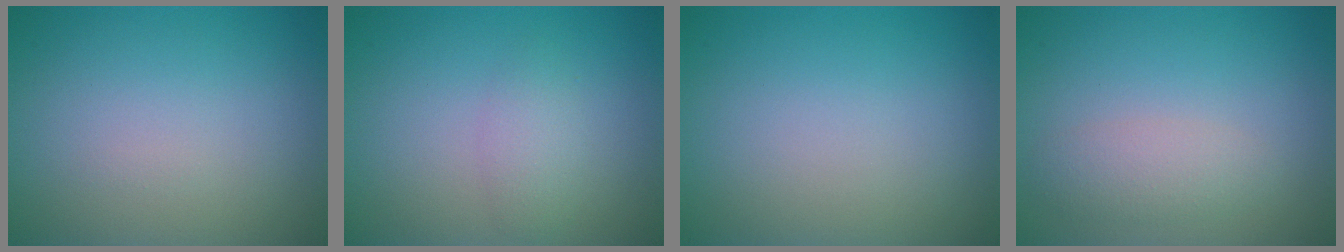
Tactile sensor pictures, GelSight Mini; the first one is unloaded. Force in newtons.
{"total": 1.8, "press": 1.8, "slide": 0.1}
{"total": 0.0}
{"total": 2.1, "press": 2.1, "slide": 0.1}